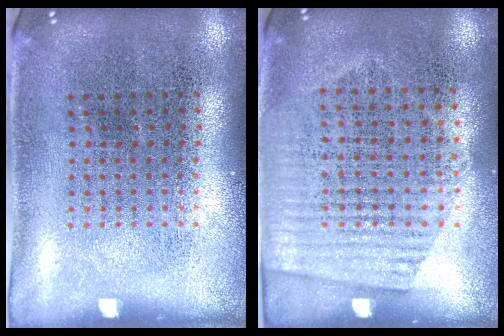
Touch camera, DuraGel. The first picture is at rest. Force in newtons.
{"total": 1.5, "press": 1.2, "slide": 0.8}